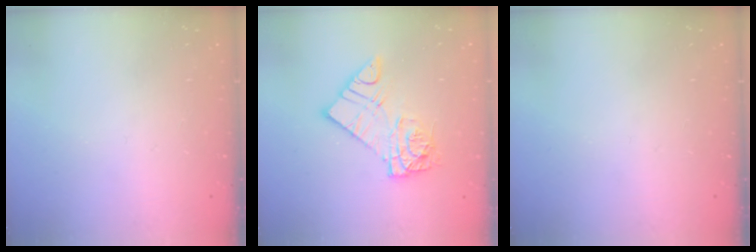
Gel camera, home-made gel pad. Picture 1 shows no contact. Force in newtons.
{"total": 11.0, "press": 10.9, "slide": 1.0}
{"total": 0.0}